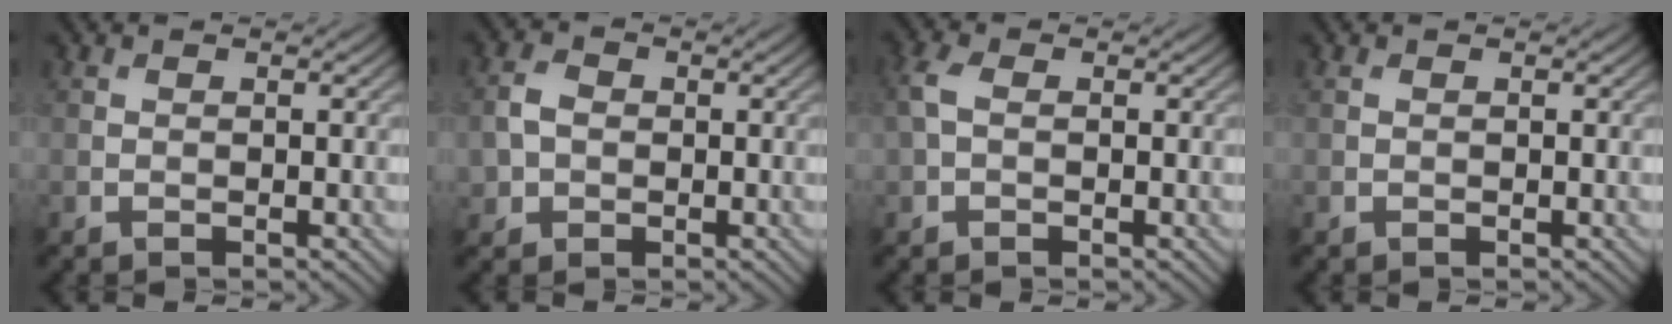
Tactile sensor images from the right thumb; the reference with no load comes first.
{"total": 3.4, "force": [-0.2, 2.8, 1.9], "torque": [-0.048, 0.005, -0.009]}
{"total": 3.0, "force": [0.3, 1.9, 2.3], "torque": [-0.064, 0.011, -0.002]}
{"total": 0.6, "force": [0.2, 0.4, 0.4], "torque": [-0.010, 0.005, 0.002]}